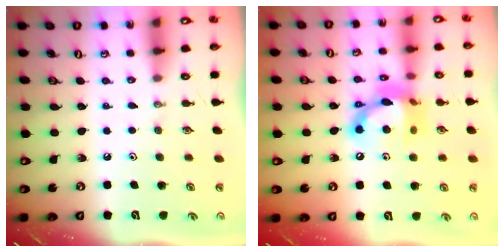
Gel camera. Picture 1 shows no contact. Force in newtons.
{"total": 15.5, "press": 15.5, "slide": 1.5}